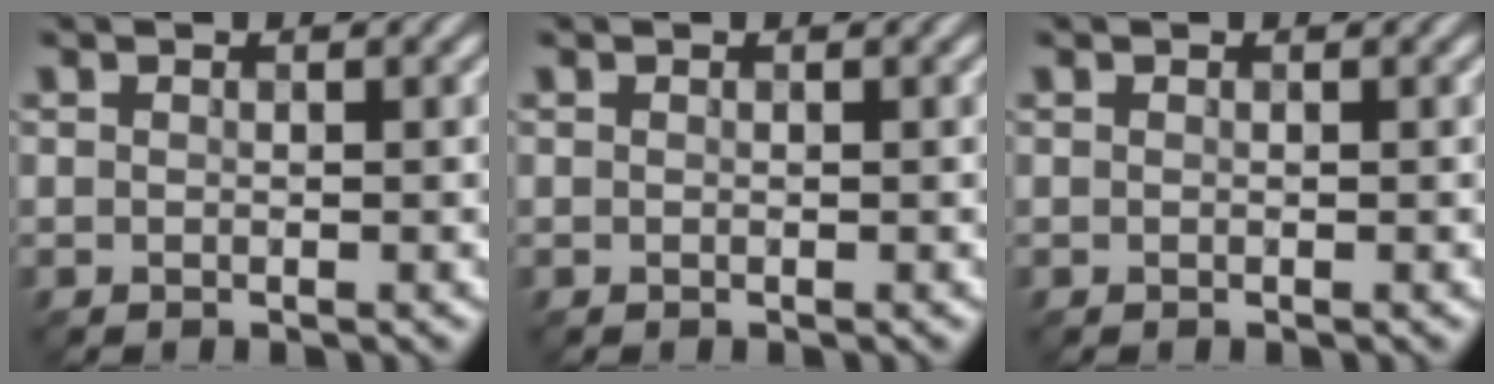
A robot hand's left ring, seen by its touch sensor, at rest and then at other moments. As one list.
[{"total": 0.0}, {"total": 0.0}]